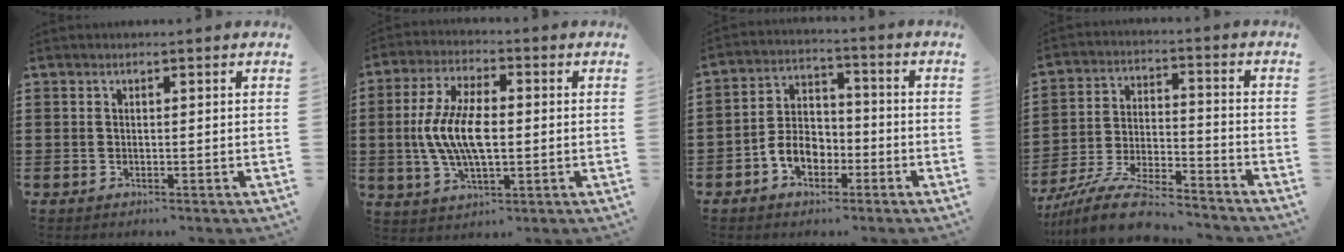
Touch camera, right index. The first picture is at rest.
{"total": 9.5, "force": [-0.5, 4.1, 8.6], "torque": [-0.194, -0.003, -0.017]}
{"total": 5.8, "force": [-2.7, 4.2, 3.0], "torque": [-0.069, 0.011, -0.054]}
{"total": 10.4, "force": [-9.4, 1.2, 4.2], "torque": [-0.090, 0.019, -0.187]}